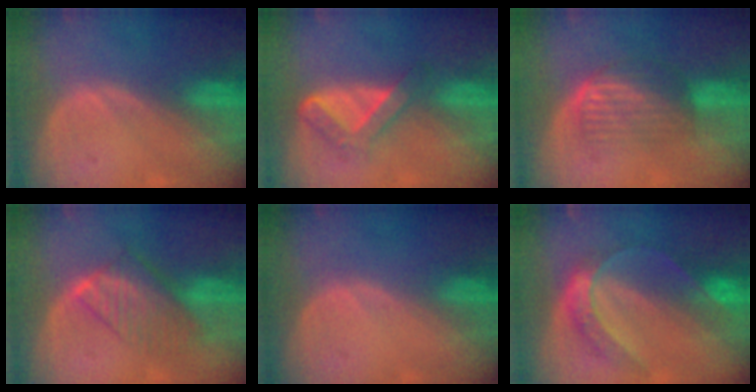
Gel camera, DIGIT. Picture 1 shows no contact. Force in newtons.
{"total": 5.6, "press": 4.8, "slide": 2.9}
{"total": 6.0, "press": 5.8, "slide": 1.6}
{"total": 8.1, "press": 7.1, "slide": 4.0}
{"total": 0.0}
{"total": 6.9, "press": 5.7, "slide": 3.9}